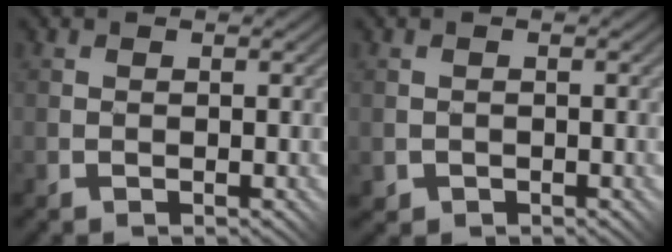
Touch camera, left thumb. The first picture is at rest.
{"total": 1.1, "force": [-0.4, 1.1, 0.1], "torque": [-0.006, -0.007, -0.005]}